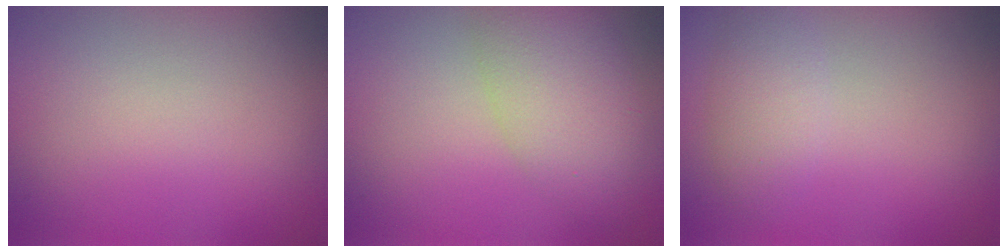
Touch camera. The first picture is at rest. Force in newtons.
{"total": 5.1, "press": 5.1, "slide": 0.2}
{"total": 2.5, "press": 2.5, "slide": 0.1}